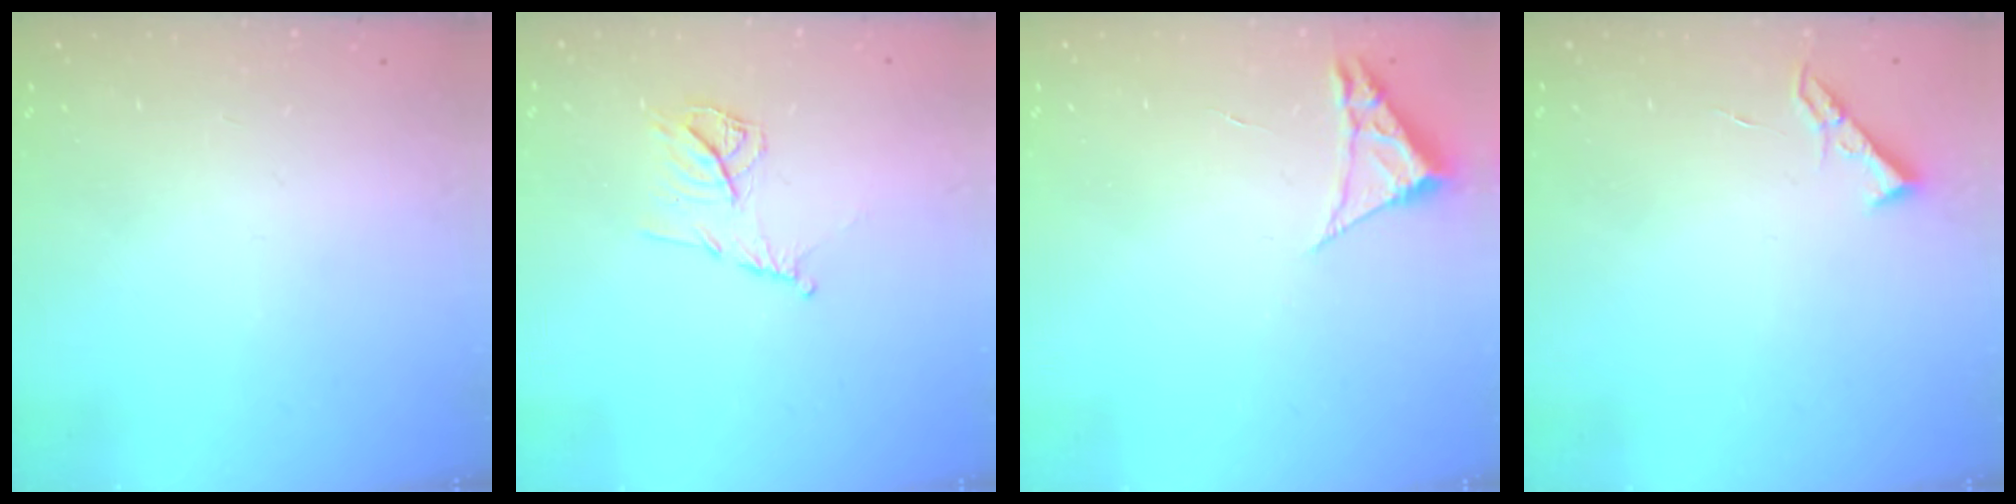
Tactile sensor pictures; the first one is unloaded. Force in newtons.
{"total": 9.8, "press": 9.8, "slide": 0.6}
{"total": 2.3, "press": 2.3, "slide": 0.4}
{"total": 4.3, "press": 4.2, "slide": 0.7}